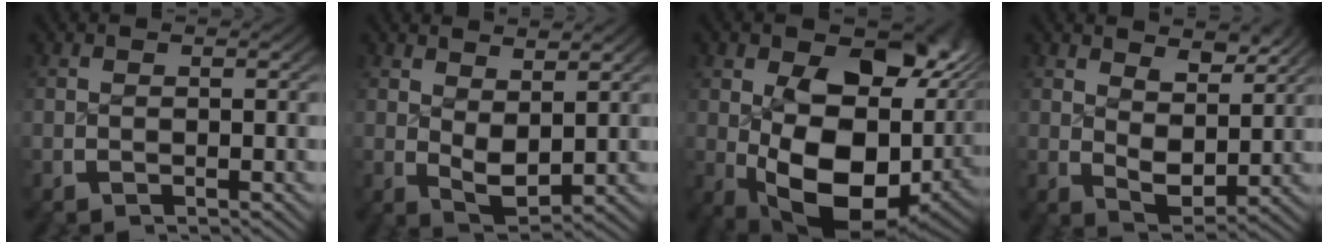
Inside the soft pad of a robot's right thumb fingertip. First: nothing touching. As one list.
[{"total": 3.6, "force": [1.1, 2.2, 2.7], "torque": [-0.046, -0.020, 0.030]}, {"total": 16.7, "force": [-1.4, 10.6, 12.9], "torque": [-0.217, -0.064, 0.008]}, {"total": 4.5, "force": [1.9, 2.7, 3.1], "torque": [-0.054, -0.025, 0.042]}]